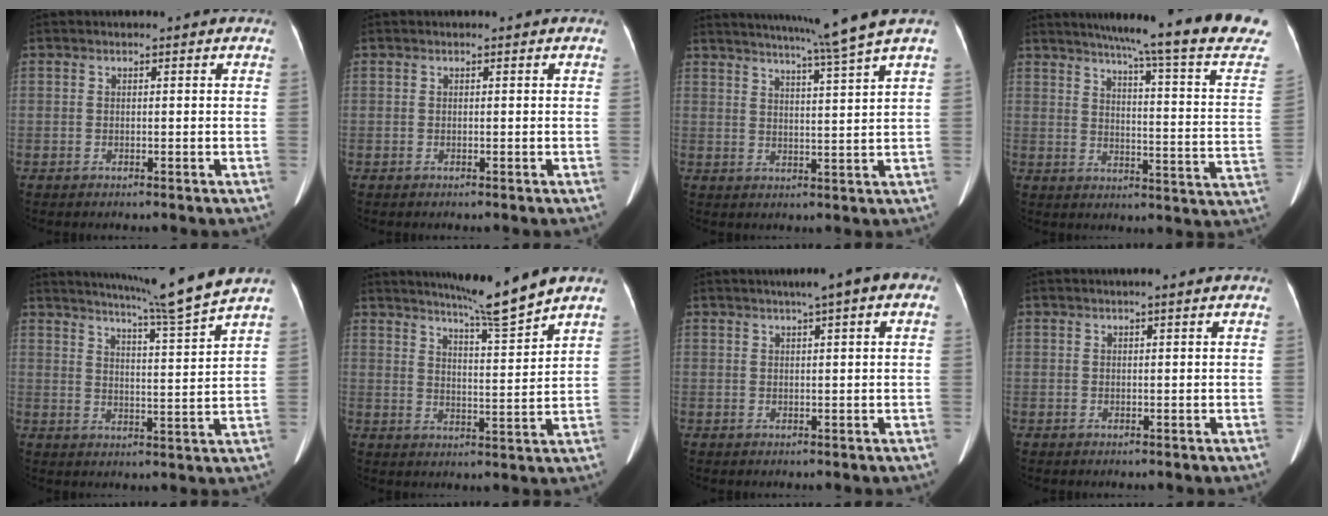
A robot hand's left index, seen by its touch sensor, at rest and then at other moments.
{"total": 0.0}
{"total": 9.5, "force": [7.9, -2.8, 4.6], "torque": [-0.071, -0.020, 0.112]}
{"total": 23.8, "force": [20.0, -0.9, 12.9], "torque": [-0.179, -0.067, 0.238]}
{"total": 10.9, "force": [9.6, -2.7, 4.4], "torque": [-0.077, -0.032, 0.142]}
{"total": 8.4, "force": [7.4, -1.8, 3.6], "torque": [-0.061, -0.018, 0.121]}
{"total": 6.2, "force": [3.2, 0.7, 5.3], "torque": [-0.065, 0.031, 0.038]}
{"total": 0.9, "force": [0.6, -0.1, 0.7], "torque": [-0.014, 0.002, 0.011]}